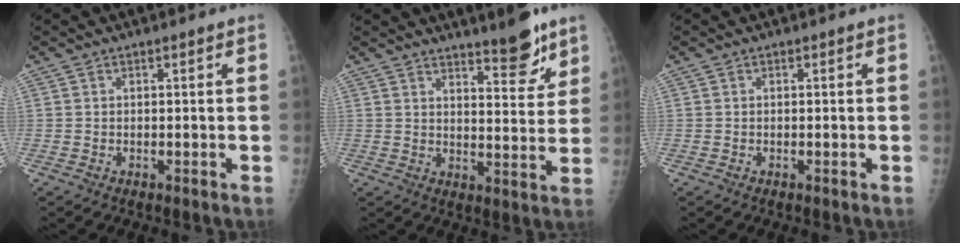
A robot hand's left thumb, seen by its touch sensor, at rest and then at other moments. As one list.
[{"total": 8.4, "force": [6.4, 1.9, 5.0], "torque": [-0.052, -0.053, 0.099]}, {"total": 0.0}]